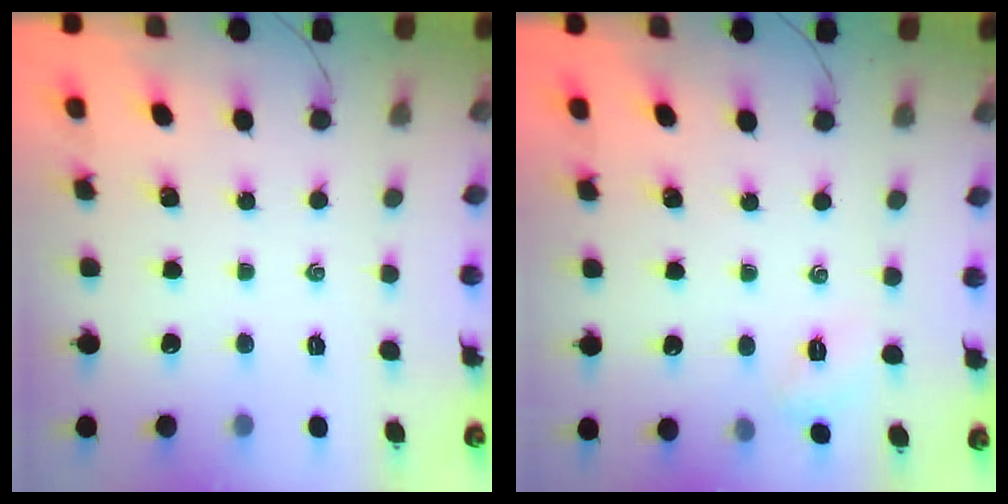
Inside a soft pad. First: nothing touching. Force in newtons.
{"total": 3.1, "press": 2.9, "slide": 0.9}